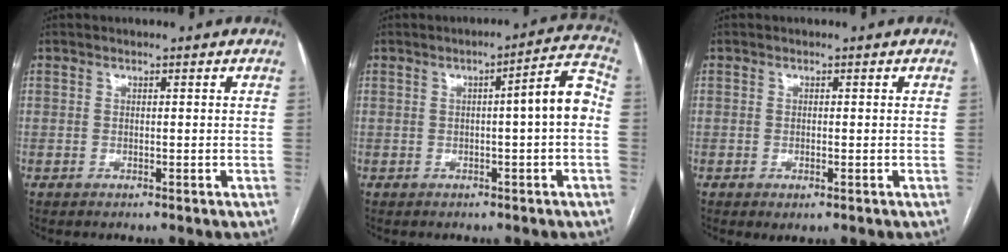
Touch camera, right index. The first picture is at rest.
{"total": 6.4, "force": [-0.3, 0.3, 6.4], "torque": [-0.084, 0.020, -0.007]}
{"total": 1.3, "force": [-0.5, 0.4, 1.1], "torque": [-0.017, -0.004, -0.003]}